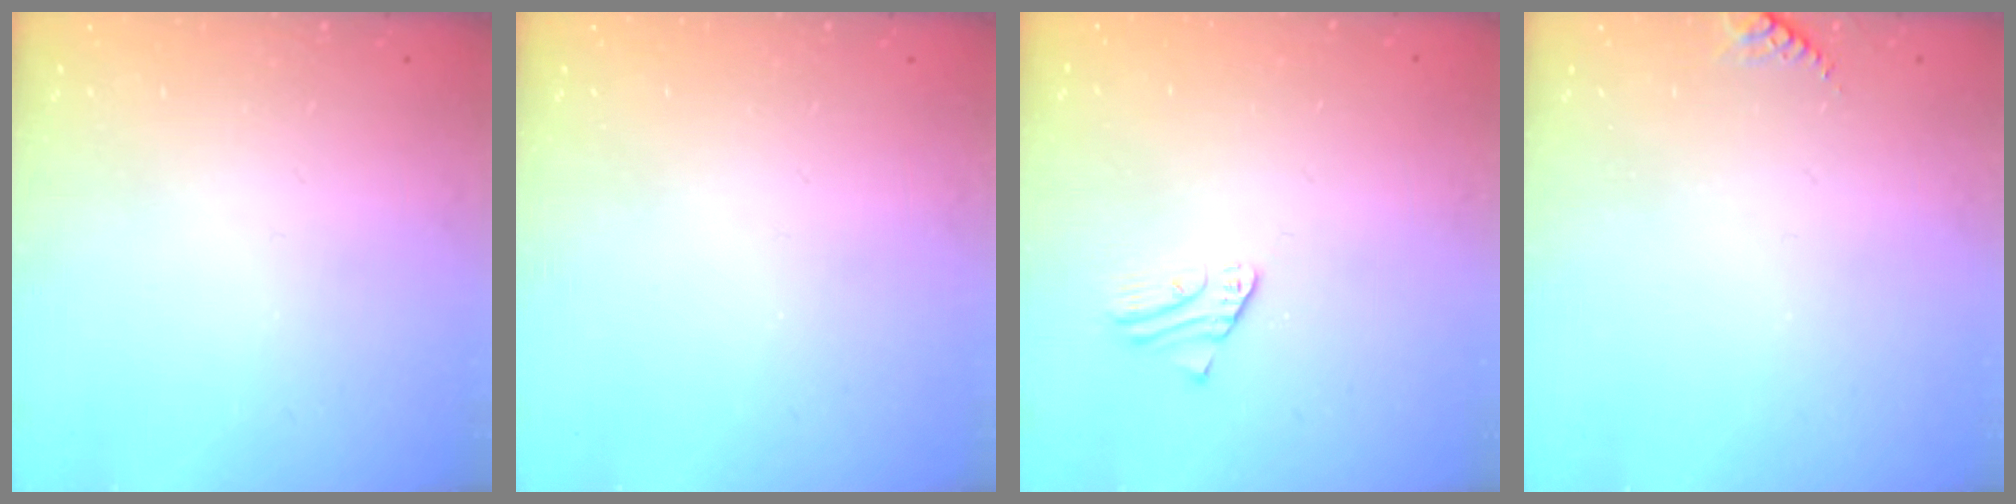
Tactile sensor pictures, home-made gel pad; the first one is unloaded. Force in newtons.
{"total": 0.0}
{"total": 1.5, "press": 1.5, "slide": 0.1}
{"total": 5.8, "press": 5.7, "slide": 0.7}